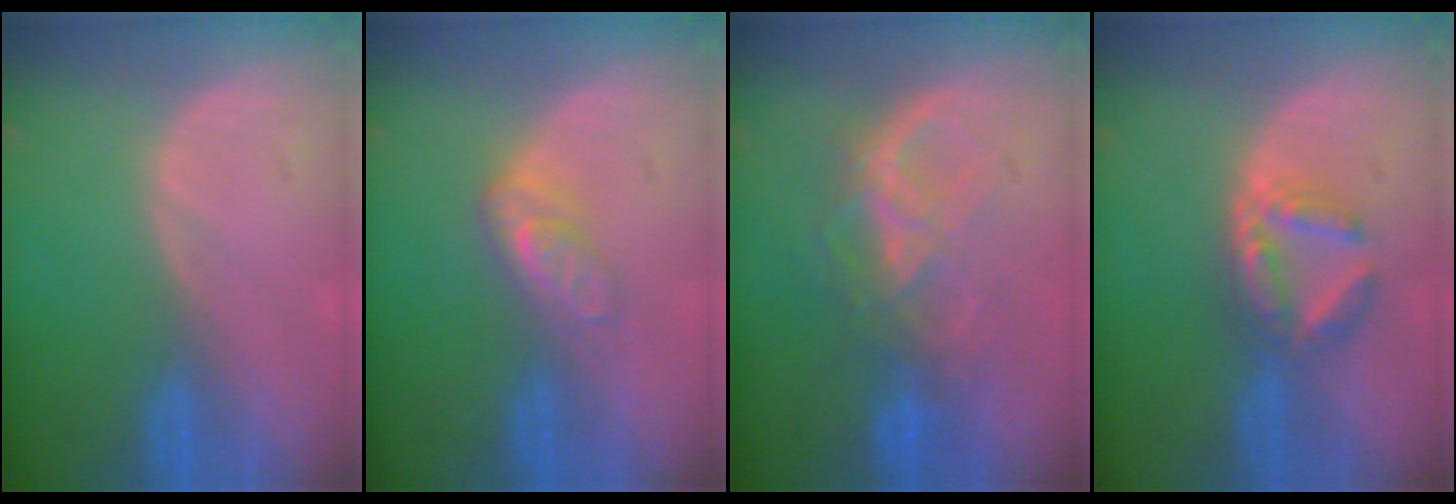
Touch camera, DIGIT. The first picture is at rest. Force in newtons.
{"total": 4.7, "press": 4.1, "slide": 2.2}
{"total": 7.1, "press": 7.1, "slide": 1.0}
{"total": 6.0, "press": 5.7, "slide": 1.8}